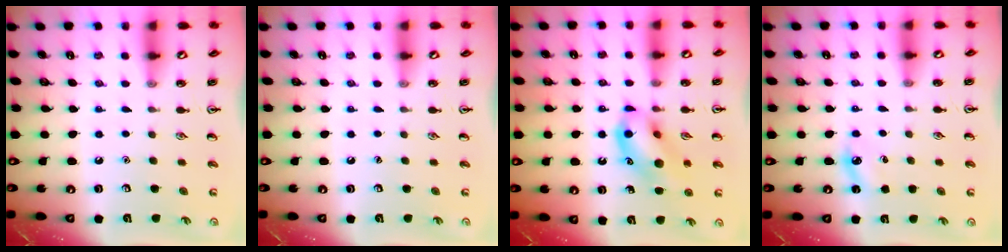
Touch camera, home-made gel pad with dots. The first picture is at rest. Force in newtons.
{"total": 0.0}
{"total": 13.2, "press": 13.0, "slide": 2.2}
{"total": 4.5, "press": 4.3, "slide": 1.4}